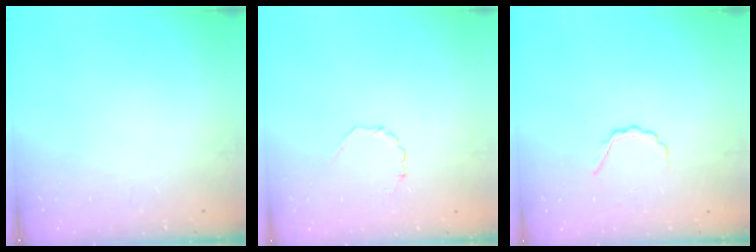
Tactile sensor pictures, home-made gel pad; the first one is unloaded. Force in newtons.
{"total": 3.1, "press": 2.9, "slide": 1.1}
{"total": 3.6, "press": 3.5, "slide": 0.8}